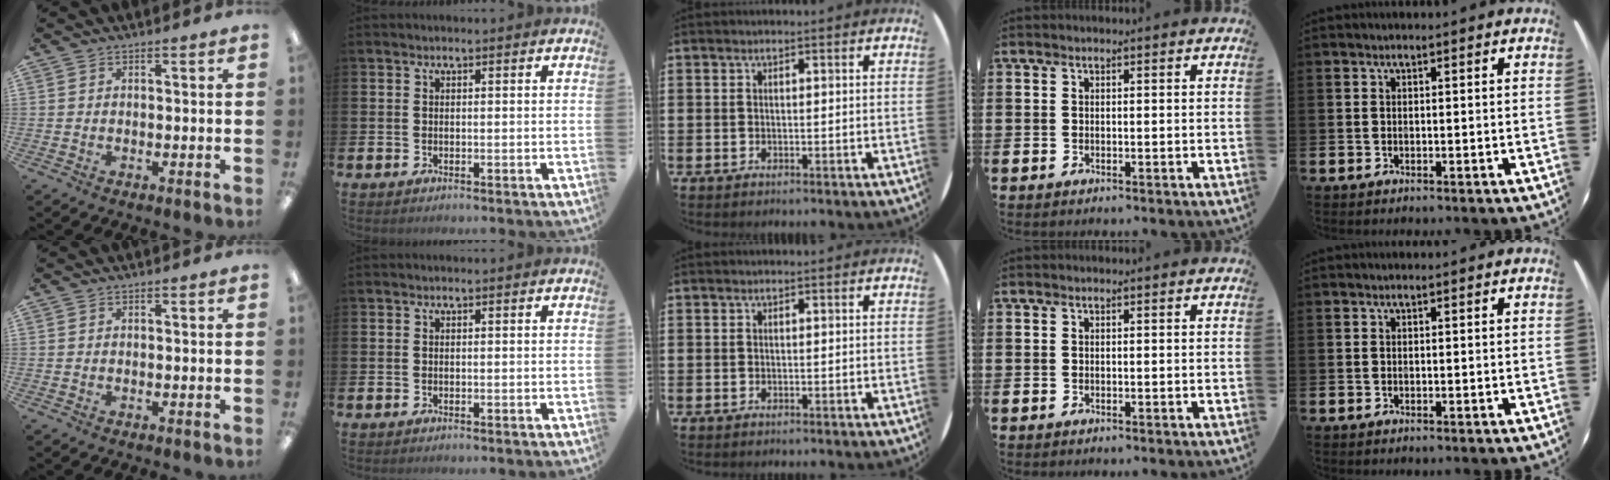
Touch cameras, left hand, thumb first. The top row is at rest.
{}